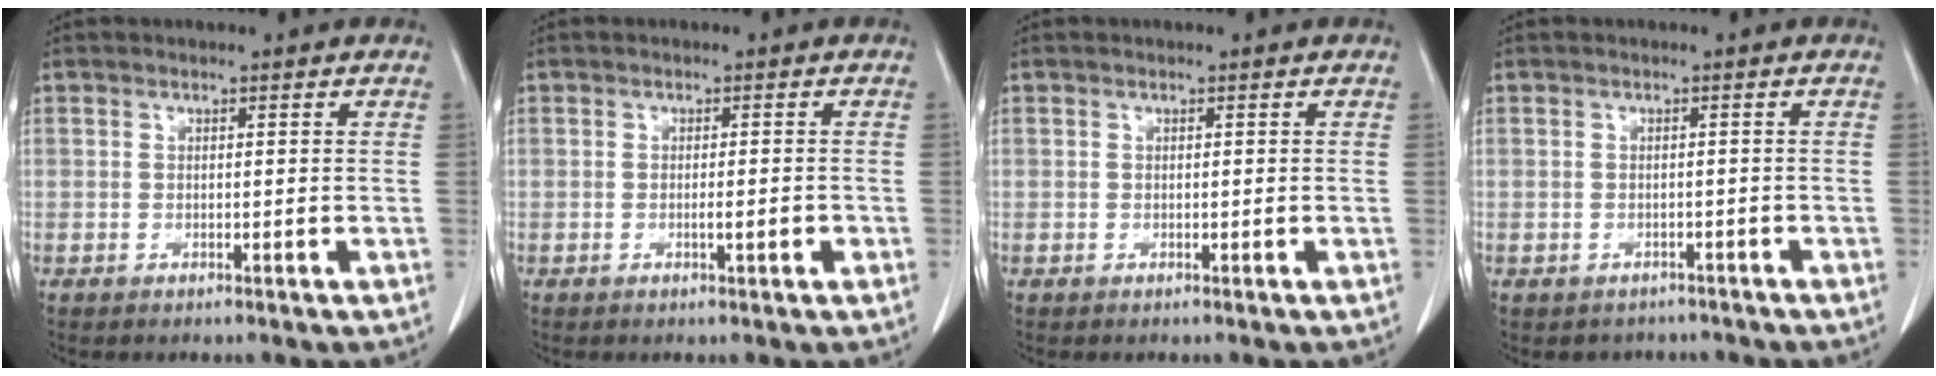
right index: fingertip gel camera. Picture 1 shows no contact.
{"total": 1.9, "force": [-0.5, 0.3, 1.8], "torque": [-0.028, 0.000, -0.003]}
{"total": 0.0}
{"total": 2.8, "force": [-2.2, 1.7, -0.1], "torque": [-0.004, 0.010, -0.030]}